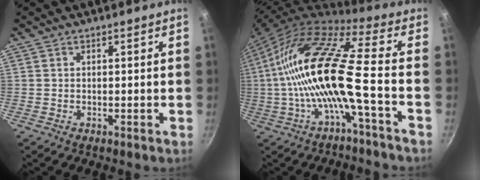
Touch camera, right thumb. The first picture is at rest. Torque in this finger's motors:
{"motor_torque": [0.23, 1.58, 2.76, 0.00, 0.82]}